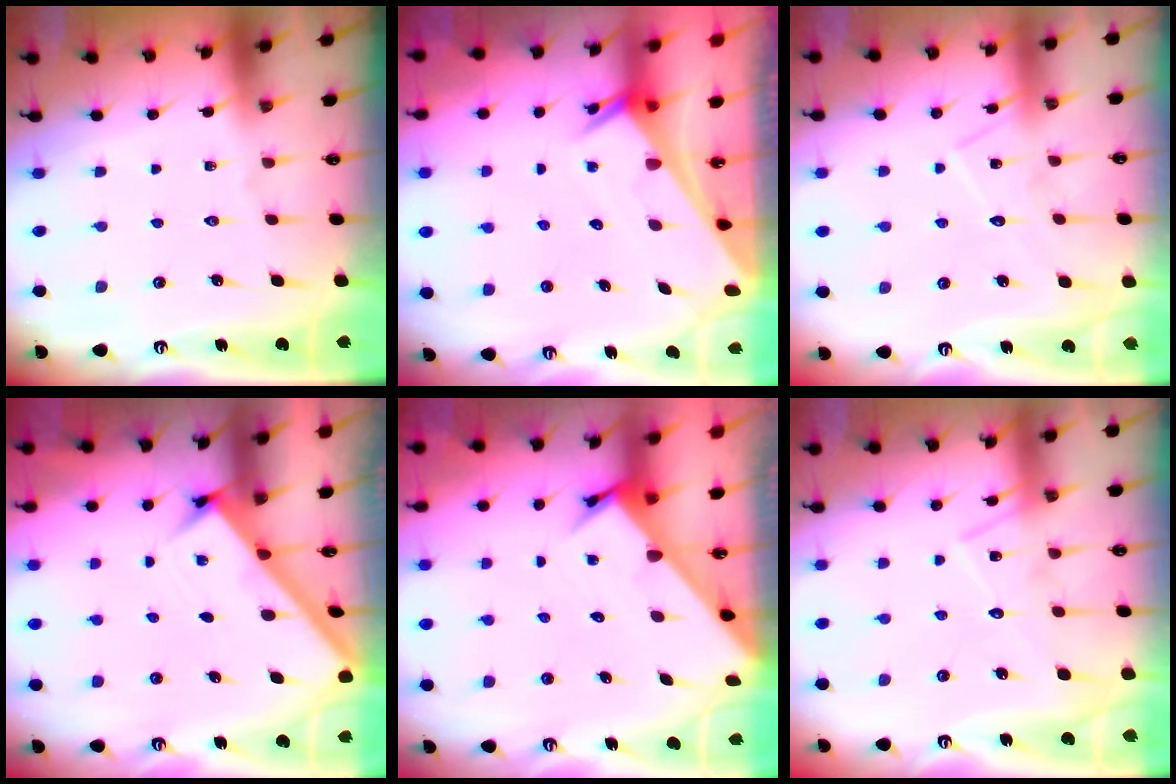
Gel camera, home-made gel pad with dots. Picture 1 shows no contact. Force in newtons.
{"total": 2.5, "press": 2.5, "slide": 0.1}
{"total": 8.8, "press": 8.8, "slide": 0.1}
{"total": 2.5, "press": 2.5, "slide": 0.3}
{"total": 3.5, "press": 3.5, "slide": 0.2}
{"total": 11.9, "press": 11.9, "slide": 0.8}